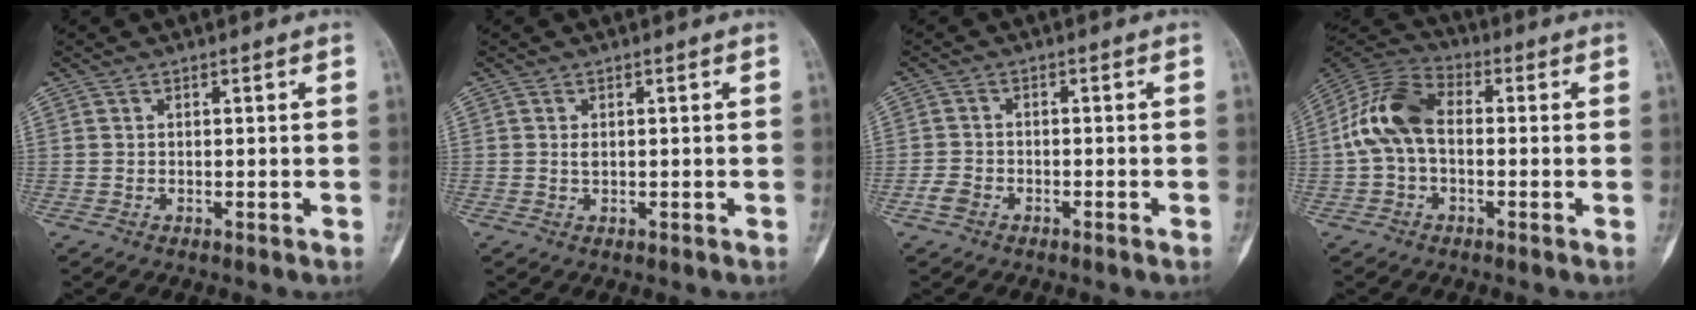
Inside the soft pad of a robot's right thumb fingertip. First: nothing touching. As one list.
[{"total": 1.0, "force": [0.2, 0.5, 0.8], "torque": [-0.013, -0.001, 0.007]}, {"total": 2.4, "force": [-1.5, 1.5, 1.1], "torque": [-0.026, 0.007, -0.029]}, {"total": 11.5, "force": [-0.3, 7.3, 8.9], "torque": [-0.176, 0.034, -0.019]}]